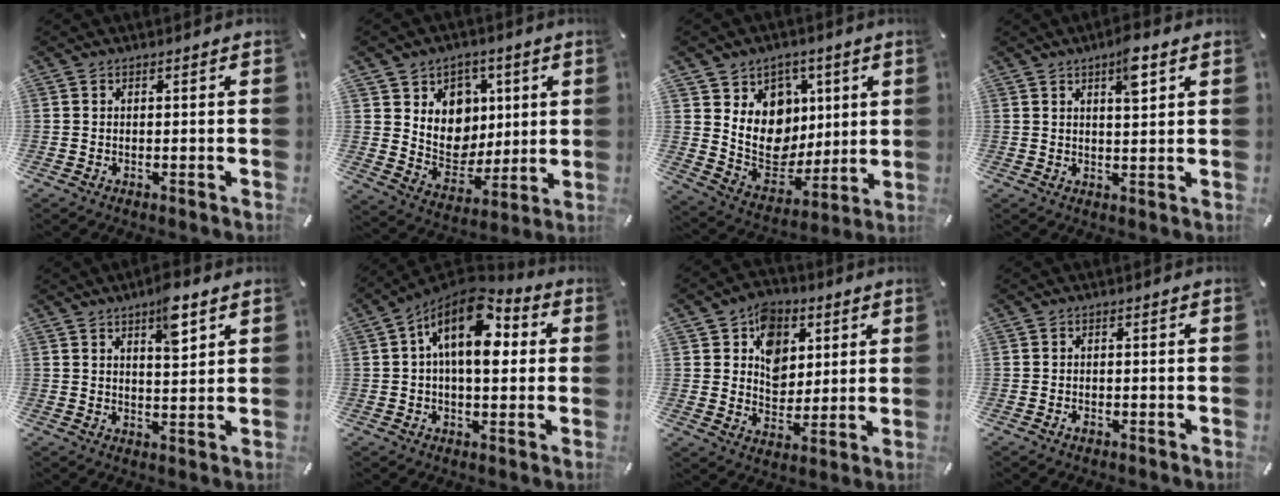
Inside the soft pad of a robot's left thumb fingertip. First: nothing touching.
{"total": 10.7, "force": [3.4, 9.9, 2.2], "torque": [-0.031, -0.043, 0.070]}
{"total": 13.6, "force": [3.0, 12.3, 4.9], "torque": [-0.063, -0.033, 0.069]}
{"total": 6.1, "force": [3.2, 1.9, 4.8], "torque": [-0.071, -0.008, 0.049]}
{"total": 8.0, "force": [5.1, 2.9, 5.5], "torque": [-0.071, -0.026, 0.082]}
{"total": 15.9, "force": [4.9, 8.5, 12.5], "torque": [-0.206, -0.029, 0.081]}
{"total": 10.1, "force": [3.7, 8.5, 4.2], "torque": [-0.061, -0.009, 0.066]}
{"total": 1.3, "force": [-0.6, 0.7, 0.8], "torque": [-0.017, 0.001, -0.012]}